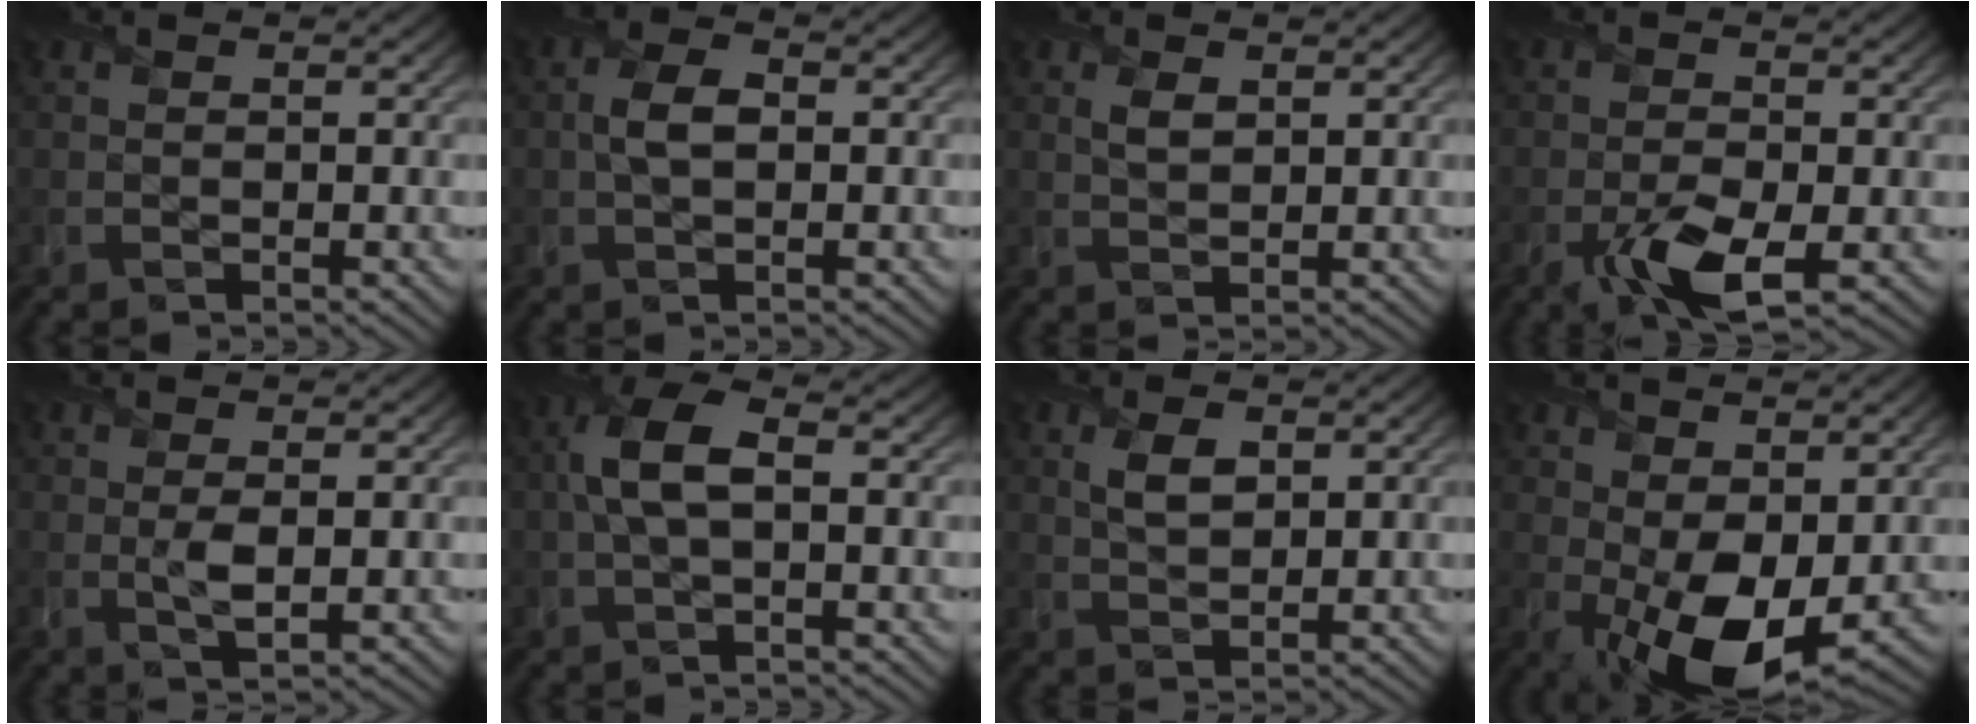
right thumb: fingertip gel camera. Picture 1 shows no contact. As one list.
[{"total": 3.3, "force": [0.2, 1.8, 2.7], "torque": [-0.062, 0.002, 0.000]}, {"total": 2.0, "force": [1.0, 1.1, 1.4], "torque": [-0.034, -0.002, 0.020]}, {"total": 5.8, "force": [-2.6, 2.5, 4.6], "torque": [-0.091, -0.013, -0.049]}, {"total": 1.6, "force": [0.6, 0.2, 1.4], "torque": [-0.028, -0.003, 0.012]}, {"total": 5.9, "force": [0.4, 2.6, 5.3], "torque": [-0.122, 0.012, 0.002]}, {"total": 3.4, "force": [1.4, 1.9, 2.5], "torque": [-0.058, 0.000, 0.027]}, {"total": 9.9, "force": [-0.5, 5.6, 8.1], "torque": [-0.156, -0.021, 0.002]}]